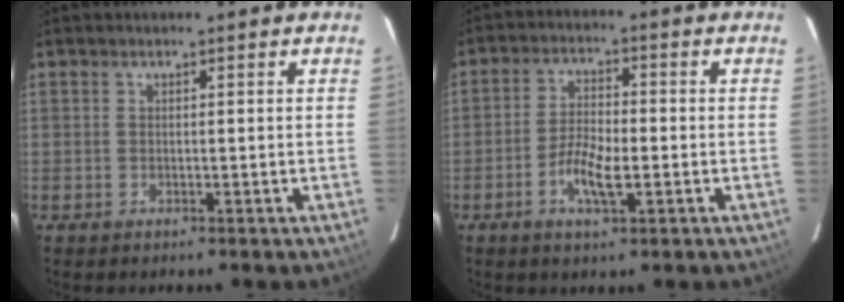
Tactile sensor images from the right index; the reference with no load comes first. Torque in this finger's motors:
{"motor_torque": [0.11, -0.15, 0.30, 0.05]}